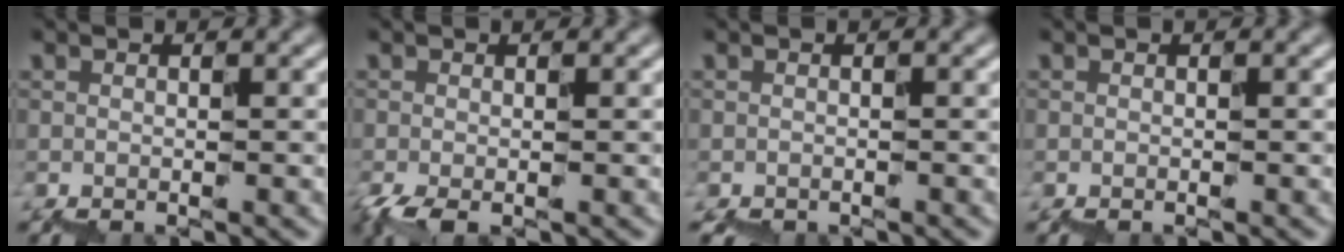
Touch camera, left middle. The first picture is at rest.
{"total": 1.0, "force": [-0.9, 0.2, 0.4], "torque": [-0.018, -0.002, -0.015]}
{"total": 0.7, "force": [-0.7, 0.1, -0.3], "torque": [0.002, -0.004, -0.008]}
{"total": 0.0}